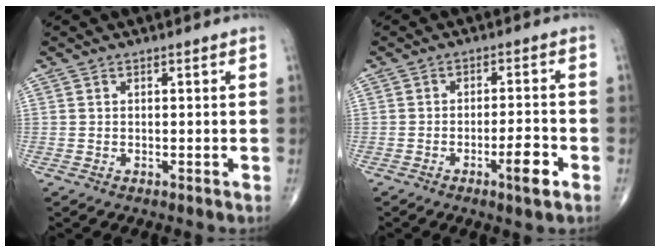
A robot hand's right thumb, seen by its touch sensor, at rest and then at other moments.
{"total": 5.5, "force": [-2.6, 0.9, 4.7], "torque": [-0.077, 0.012, -0.040]}